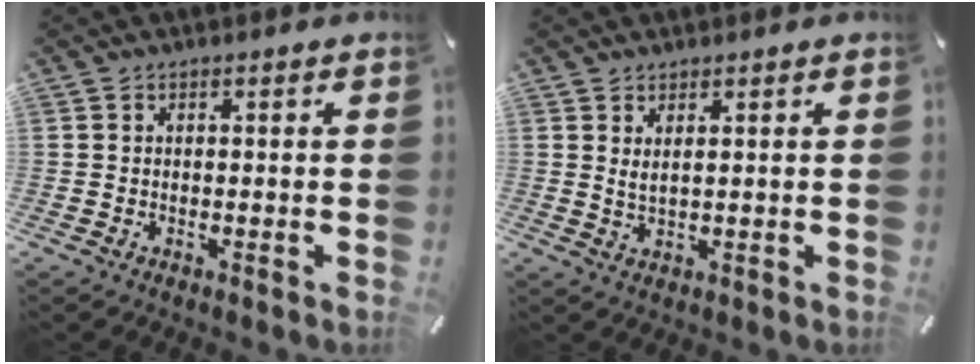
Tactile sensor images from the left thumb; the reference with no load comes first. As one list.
[{"total": 2.2, "force": [1.3, 0.6, 1.6], "torque": [-0.034, 0.000, 0.024]}]